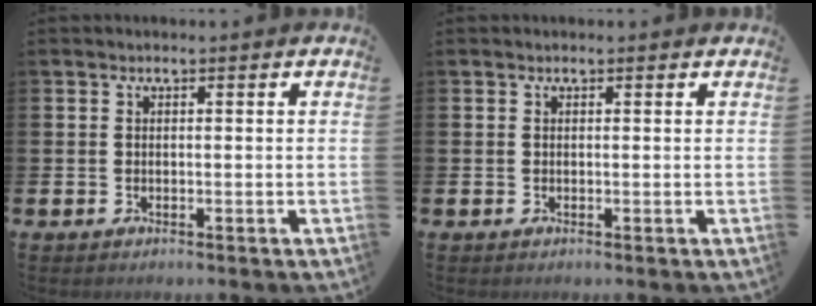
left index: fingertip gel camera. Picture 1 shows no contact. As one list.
[{"total": 0.0}]